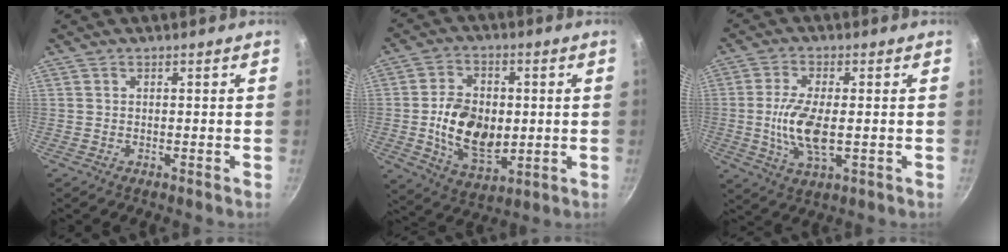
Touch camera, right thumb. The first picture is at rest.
{"total": 13.6, "force": [-0.5, 9.0, 10.2], "torque": [-0.158, -0.008, -0.004]}
{"total": 9.2, "force": [-0.6, 3.9, 8.3], "torque": [-0.170, -0.006, -0.015]}